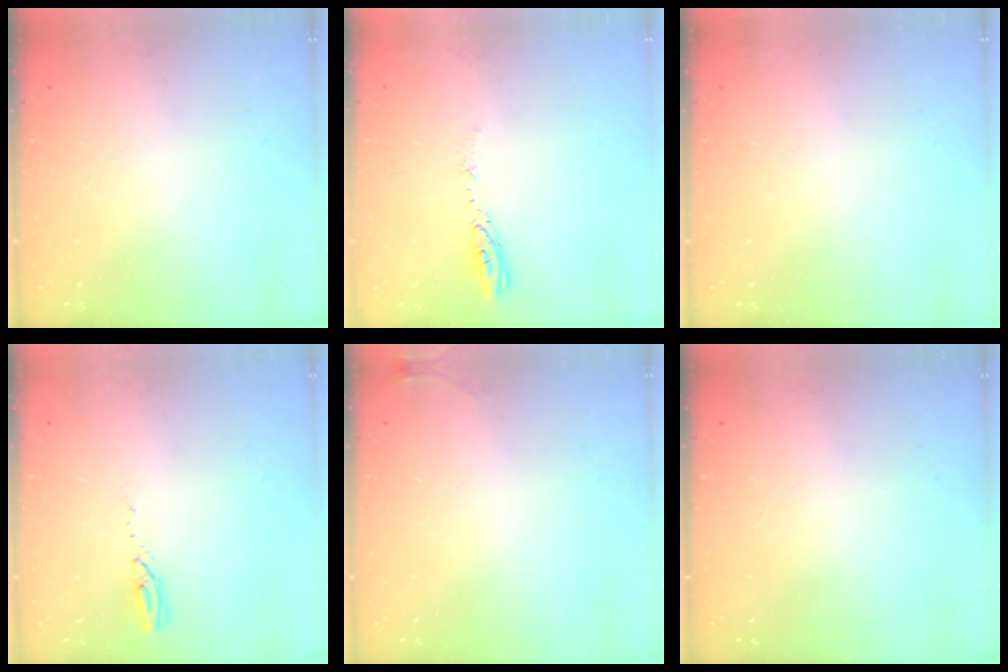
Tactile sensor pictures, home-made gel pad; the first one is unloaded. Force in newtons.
{"total": 4.0, "press": 3.9, "slide": 0.5}
{"total": 2.8, "press": 2.2, "slide": 1.7}
{"total": 3.4, "press": 3.3, "slide": 0.3}
{"total": 3.7, "press": 3.7, "slide": 0.5}
{"total": 0.0}